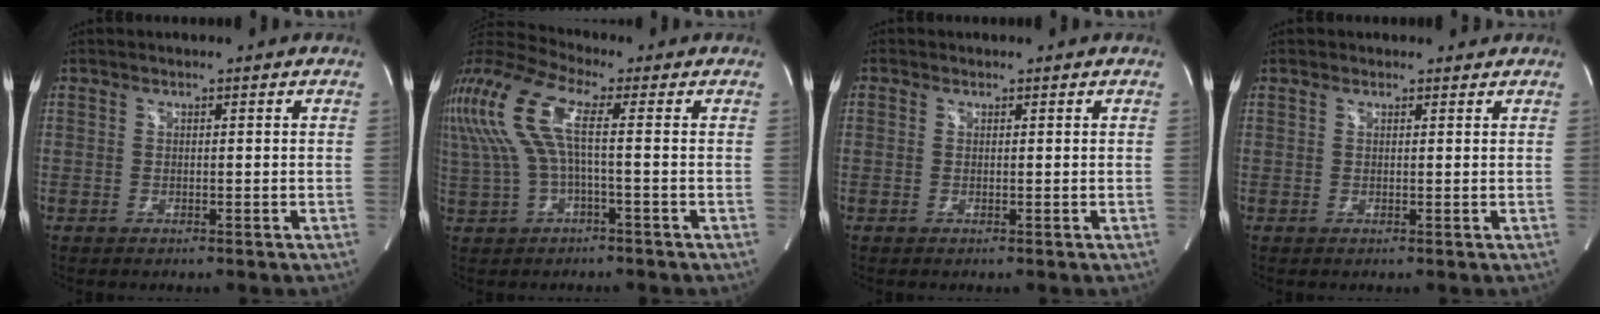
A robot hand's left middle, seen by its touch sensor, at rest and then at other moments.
{"total": 11.1, "force": [1.4, 2.2, 10.8], "torque": [-0.248, 0.041, 0.023]}
{"total": 1.0, "force": [-0.5, -0.7, -0.5], "torque": [0.011, -0.011, -0.011]}
{"total": 1.3, "force": [1.0, 0.8, -0.2], "torque": [0.007, 0.009, 0.010]}